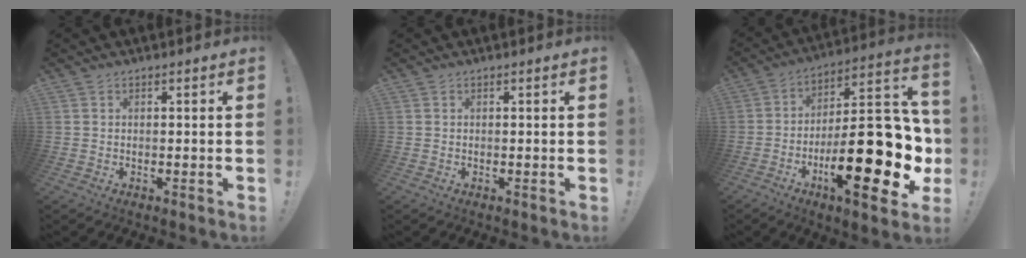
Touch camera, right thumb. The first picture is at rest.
{"total": 0.0}
{"total": 28.4, "force": [-7.2, 10.0, 25.5], "torque": [-0.390, 0.033, -0.106]}